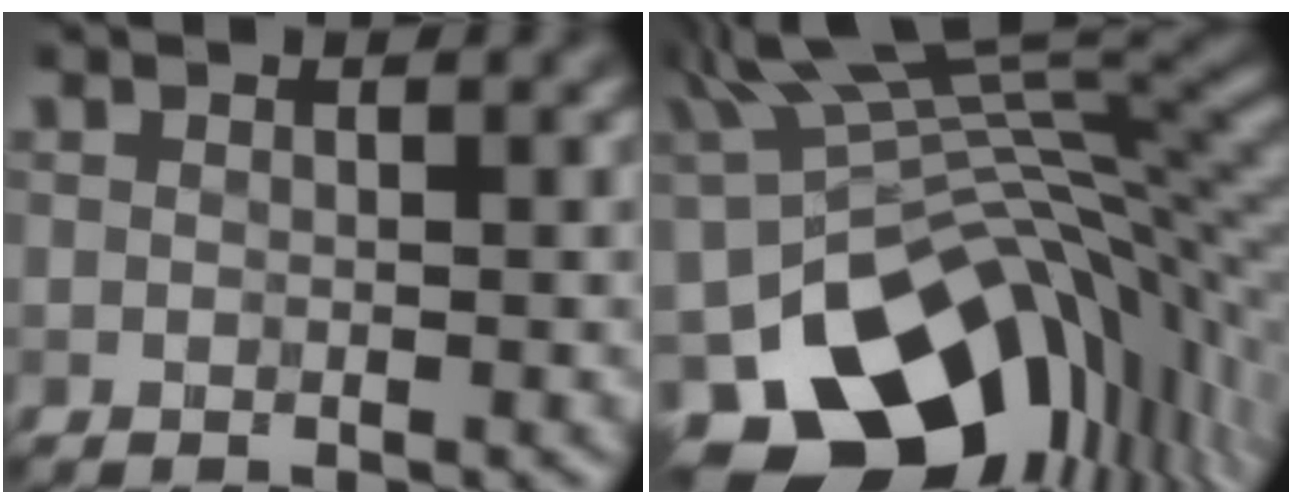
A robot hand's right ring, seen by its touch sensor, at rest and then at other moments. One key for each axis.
{"total": 14.5, "fx": -3.2, "fy": 9.1, "fz": 10.9, "tx": -0.173, "ty": -0.012, "tz": -0.043}